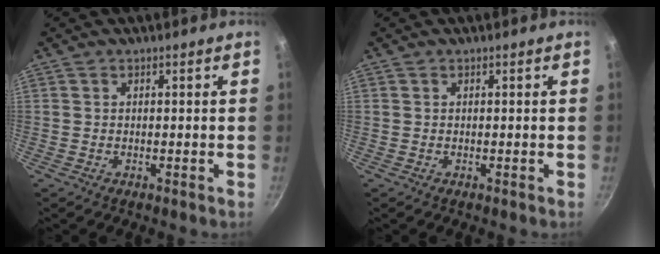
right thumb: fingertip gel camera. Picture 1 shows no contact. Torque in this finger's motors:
{"motor_torque": [-0.20, -0.17, 0.05, 0.20, 0.03]}